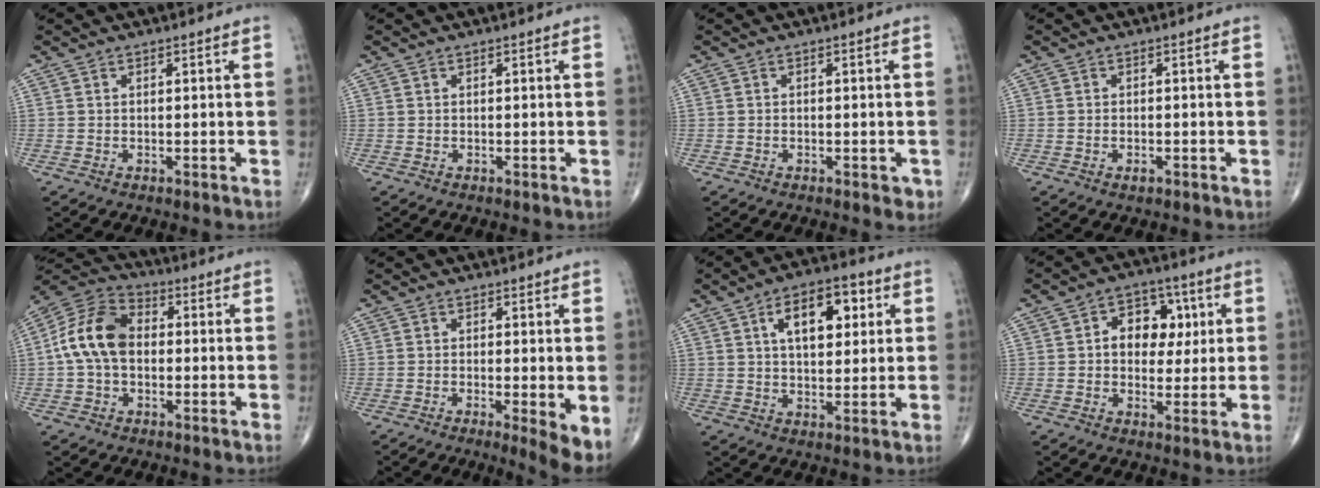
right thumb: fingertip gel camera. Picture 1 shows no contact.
{"total": 0.0}
{"total": 1.8, "force": [-0.7, 1.0, 1.3], "torque": [-0.011, -0.001, -0.008]}
{"total": 1.3, "force": [-0.6, 0.7, 0.9], "torque": [-0.017, 0.003, -0.009]}
{"total": 12.4, "force": [0.1, 8.5, 8.9], "torque": [-0.165, 0.032, -0.011]}
{"total": 3.9, "force": [-0.8, 0.8, 3.7], "torque": [-0.066, -0.013, -0.017]}
{"total": 11.8, "force": [3.8, 6.3, 9.2], "torque": [-0.109, 0.002, 0.055]}
{"total": 10.0, "force": [1.8, 7.3, 6.6], "torque": [-0.041, 0.010, 0.024]}